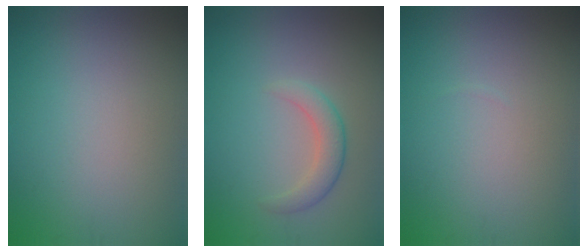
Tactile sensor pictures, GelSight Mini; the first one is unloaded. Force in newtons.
{"total": 2.4, "press": 2.4, "slide": 0.2}
{"total": 0.0}